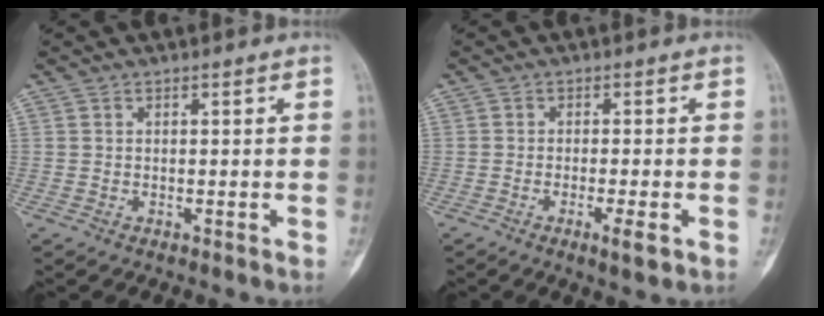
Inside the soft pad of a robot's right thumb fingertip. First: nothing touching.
{"total": 3.6, "force": [-1.6, 0.5, 3.2], "torque": [-0.053, -0.004, -0.028]}